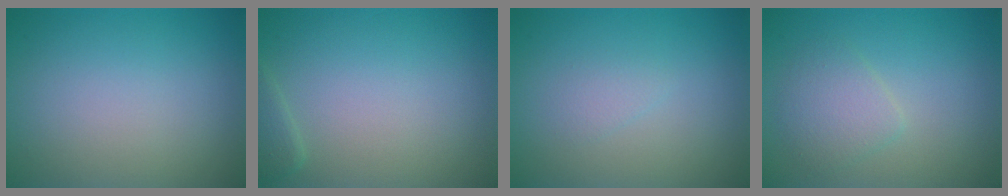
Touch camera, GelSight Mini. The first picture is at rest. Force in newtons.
{"total": 1.1, "press": 1.1, "slide": 0.1}
{"total": 0.9, "press": 0.9, "slide": 0.1}
{"total": 2.4, "press": 2.4, "slide": 0.1}